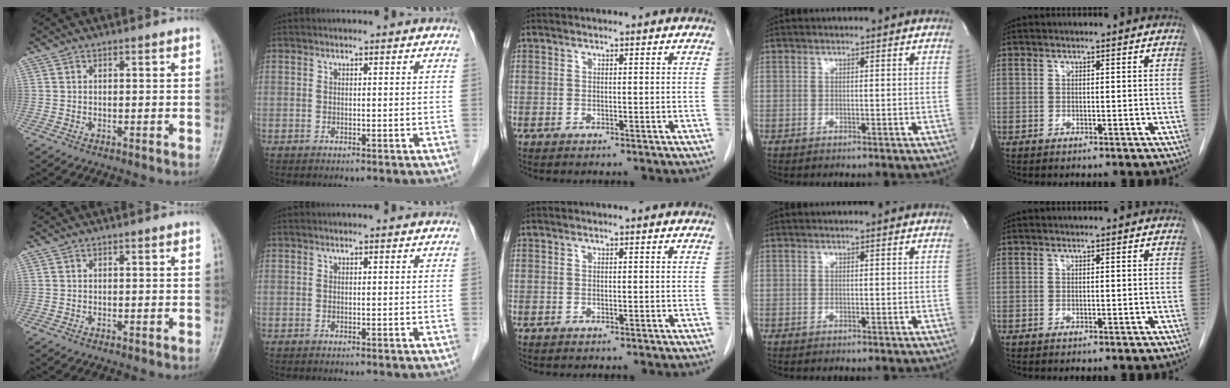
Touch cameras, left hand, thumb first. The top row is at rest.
{}